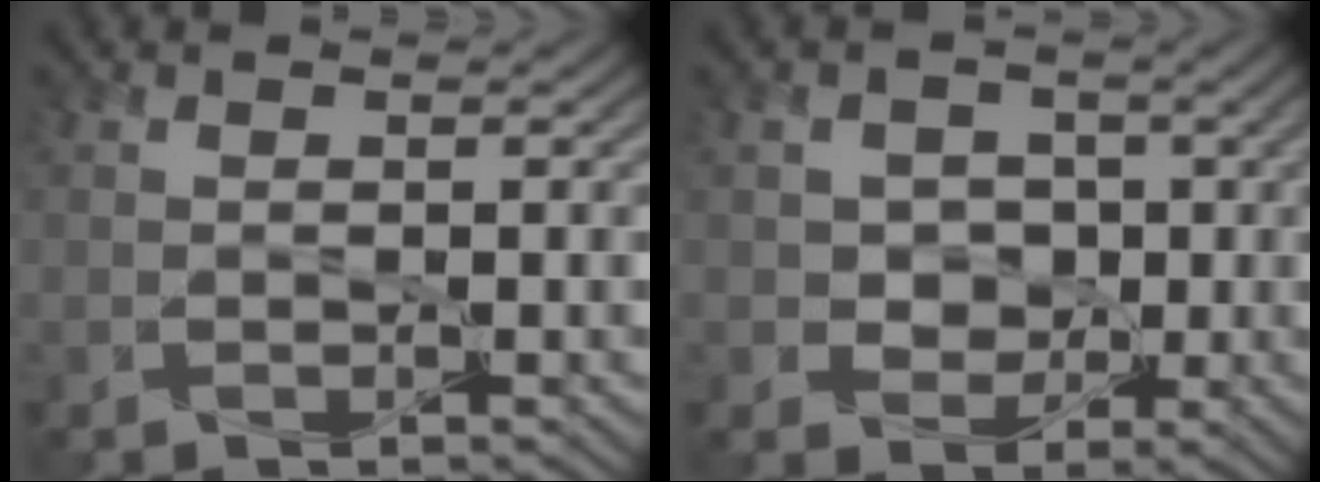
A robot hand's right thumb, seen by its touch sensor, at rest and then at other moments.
{"total": 4.9, "force": [0.4, 4.4, 2.1], "torque": [-0.047, 0.005, 0.006]}